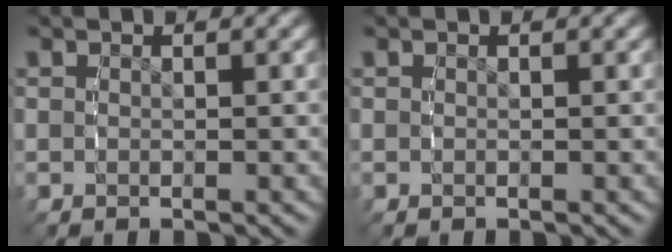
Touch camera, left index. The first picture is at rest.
{"total": 0.0}